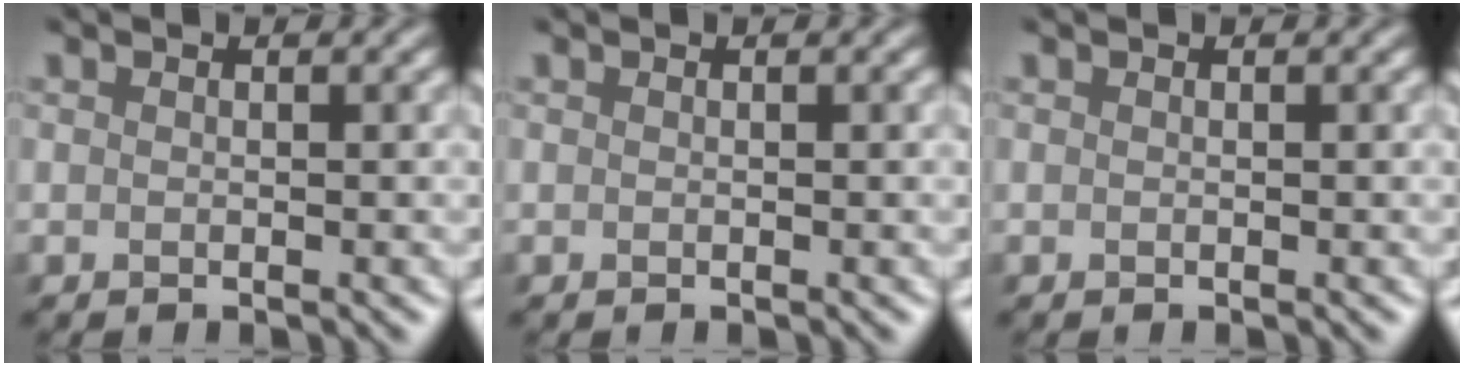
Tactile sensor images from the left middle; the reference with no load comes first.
{"total": 0.0}
{"total": 0.0}